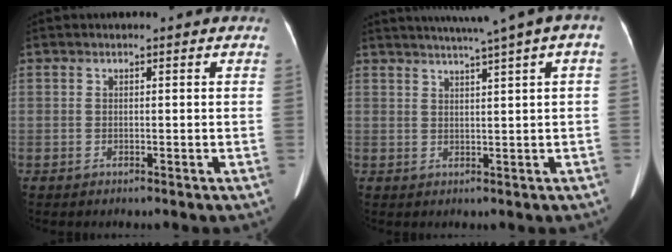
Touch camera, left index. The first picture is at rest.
{"total": 9.2, "force": [5.7, 0.0, 7.2], "torque": [-0.108, 0.038, 0.071]}